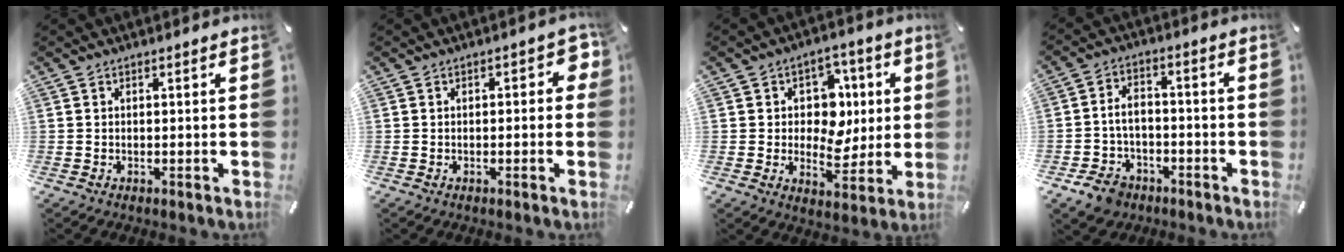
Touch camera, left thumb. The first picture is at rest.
{"total": 3.0, "force": [-0.3, 1.7, 2.5], "torque": [-0.030, 0.004, -0.009]}
{"total": 9.9, "force": [1.5, 8.9, 4.0], "torque": [-0.042, -0.015, 0.027]}
{"total": 7.4, "force": [-3.1, 5.6, 3.8], "torque": [-0.083, 0.024, -0.056]}